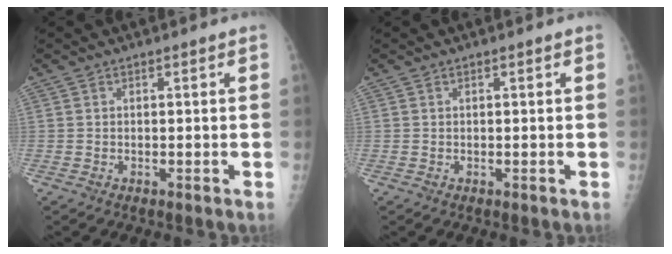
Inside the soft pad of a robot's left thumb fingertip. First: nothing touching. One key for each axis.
{"total": 0.0}